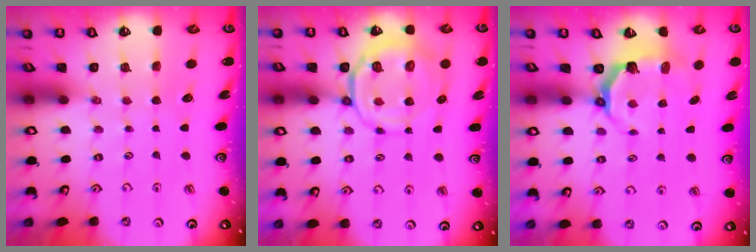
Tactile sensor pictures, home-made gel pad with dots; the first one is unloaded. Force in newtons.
{"total": 10.9, "press": 10.7, "slide": 2.1}
{"total": 4.9, "press": 3.4, "slide": 3.6}